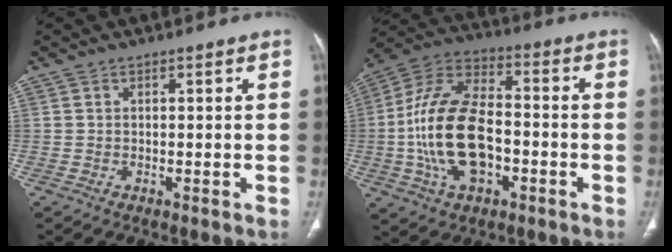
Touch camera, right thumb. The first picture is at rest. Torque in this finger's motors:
{"motor_torque": [2.87, 2.14, 1.97, -0.74, 0.66]}